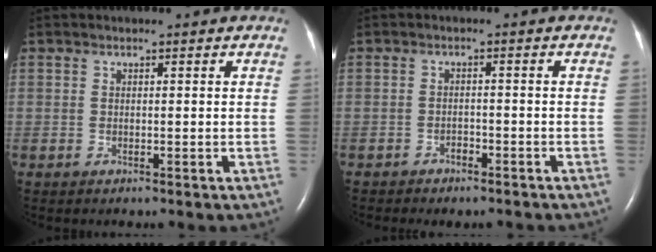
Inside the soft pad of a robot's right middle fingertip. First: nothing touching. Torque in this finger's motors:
{"motor_torque": [0.15, -0.14, 0.01, 0.02]}